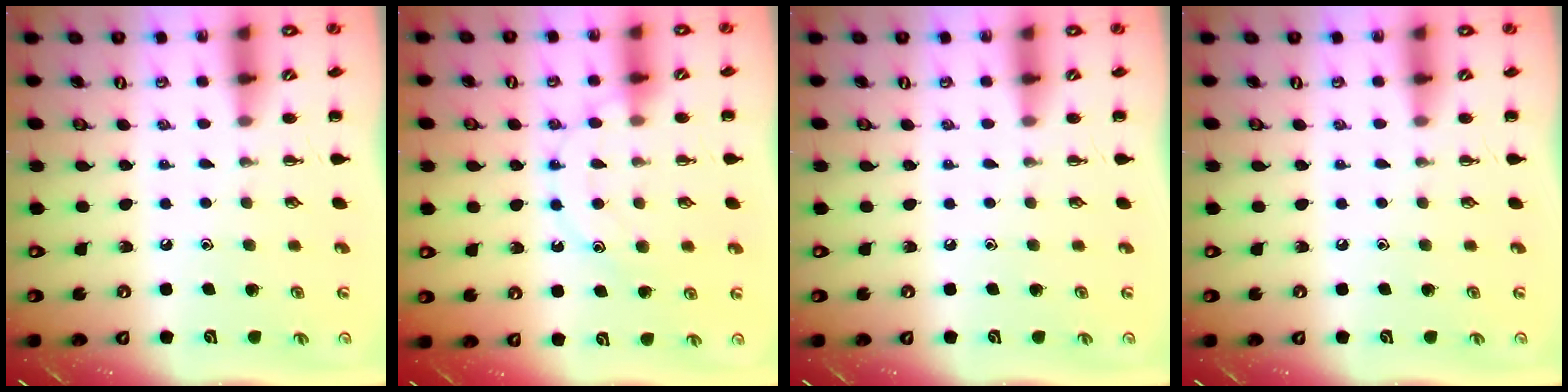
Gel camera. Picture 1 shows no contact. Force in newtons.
{"total": 12.4, "press": 12.4, "slide": 1.3}
{"total": 0.0}
{"total": 0.0}